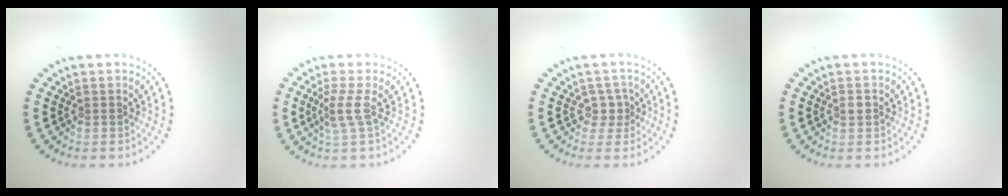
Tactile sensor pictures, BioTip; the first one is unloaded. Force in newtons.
{"total": 2.2, "press": 1.5, "slide": 1.6}
{"total": 1.7, "press": 1.3, "slide": 1.0}
{"total": 1.0, "press": 1.0, "slide": 0.1}